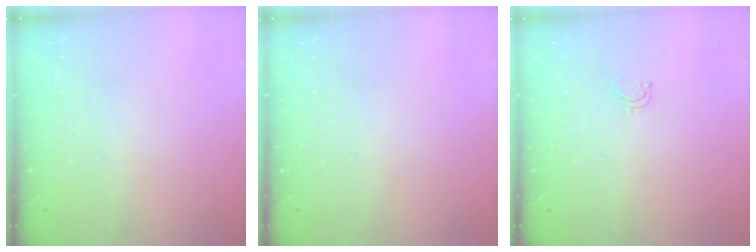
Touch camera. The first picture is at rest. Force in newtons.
{"total": 0.0}
{"total": 2.8, "press": 2.8, "slide": 0.2}